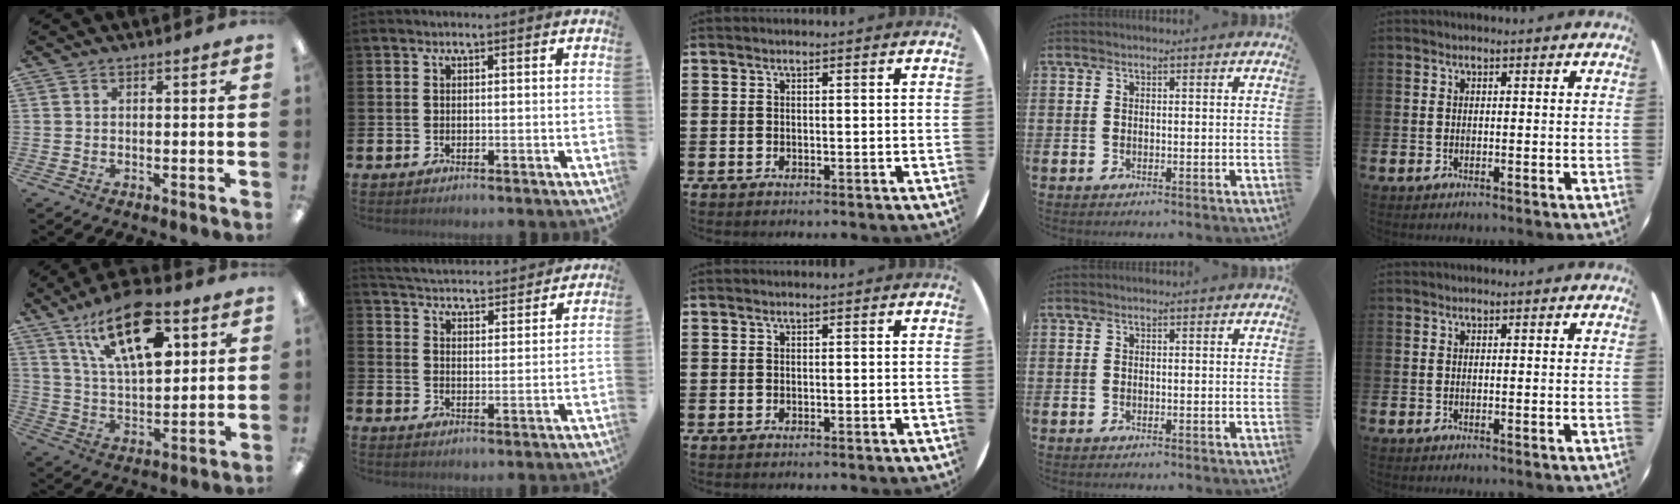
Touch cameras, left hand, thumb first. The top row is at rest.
{"thumb": {"total": 19.8, "force": [10.1, 9.0, 14.4], "torque": [-0.227, -0.036, 0.170]}, "index": {"total": 4.8, "force": [4.7, 0.6, 0.1], "torque": [-0.019, -0.043, 0.079]}}